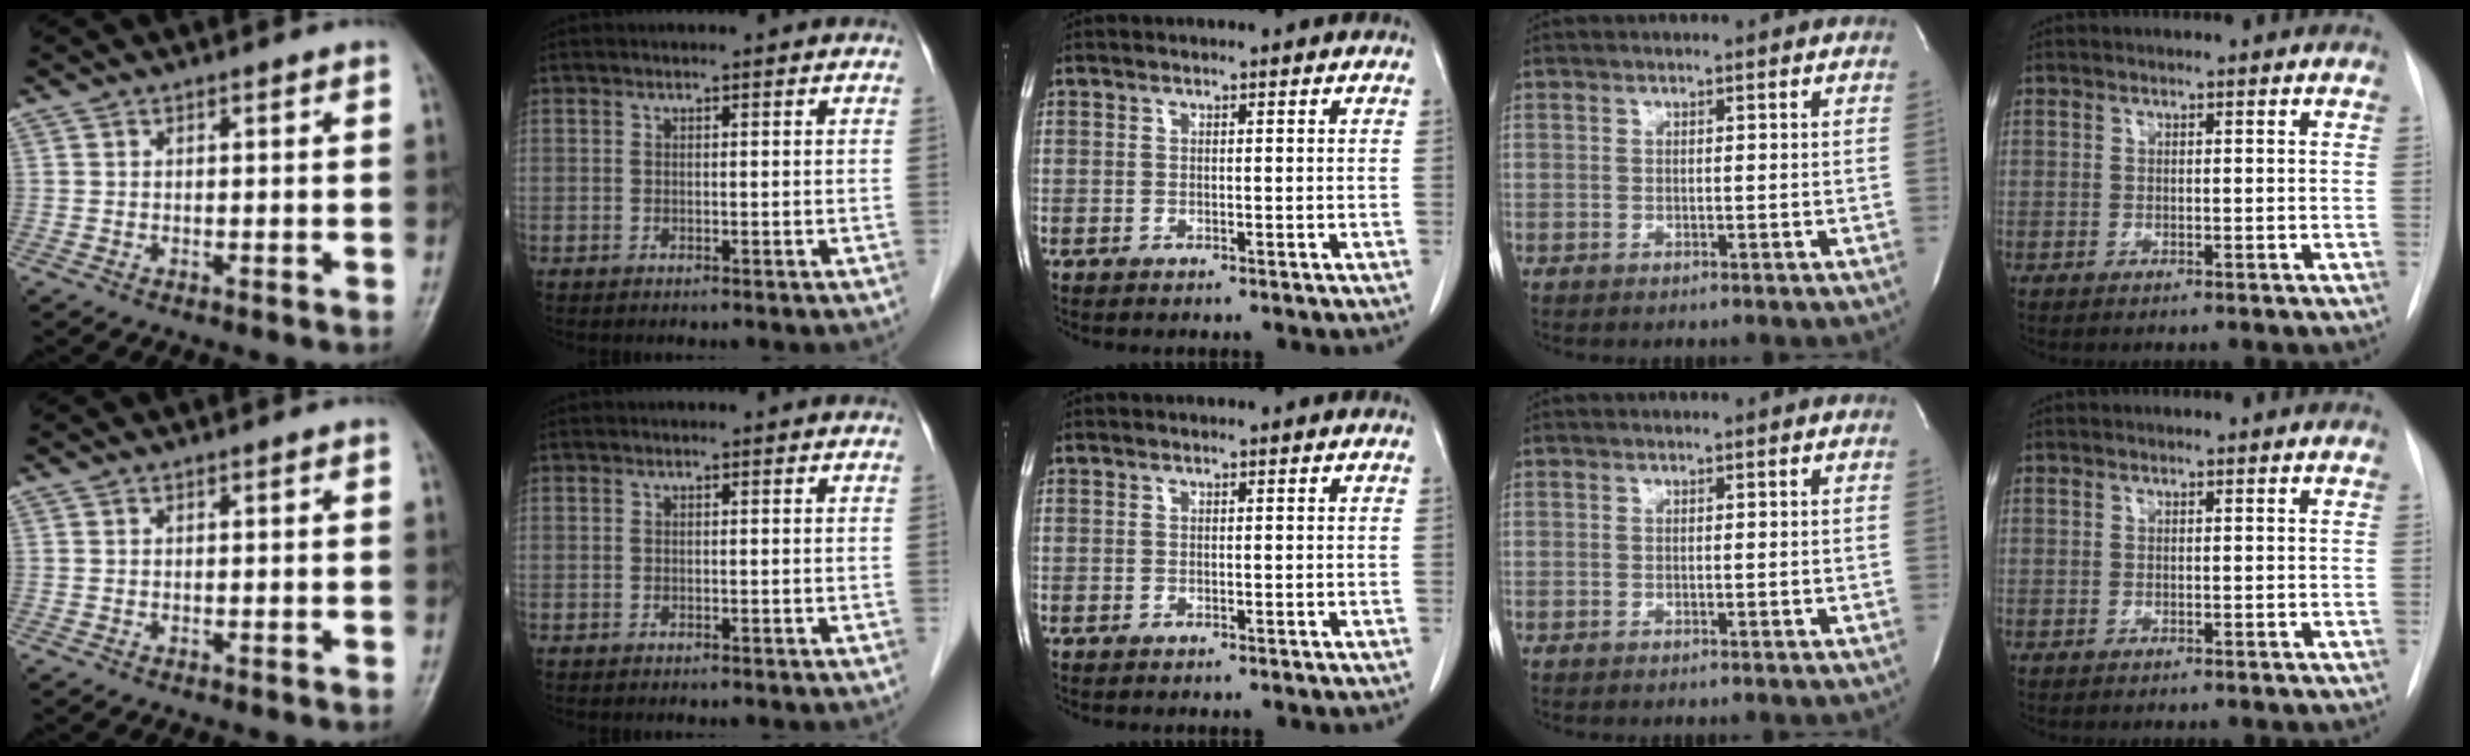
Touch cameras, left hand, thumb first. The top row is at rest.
{}